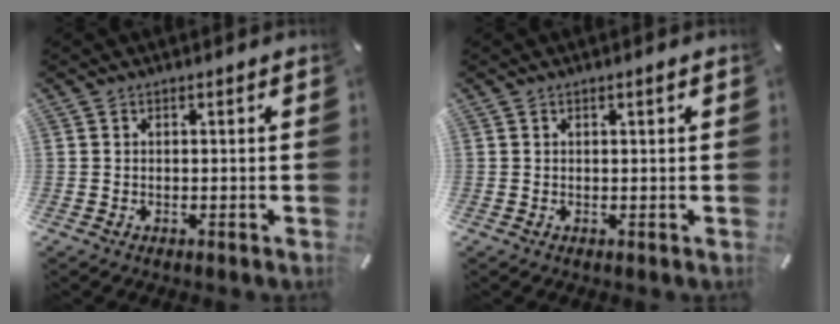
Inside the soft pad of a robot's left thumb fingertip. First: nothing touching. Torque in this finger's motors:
{"motor_torque": [-0.09, -0.29, 0.05, 0.12, -0.06]}